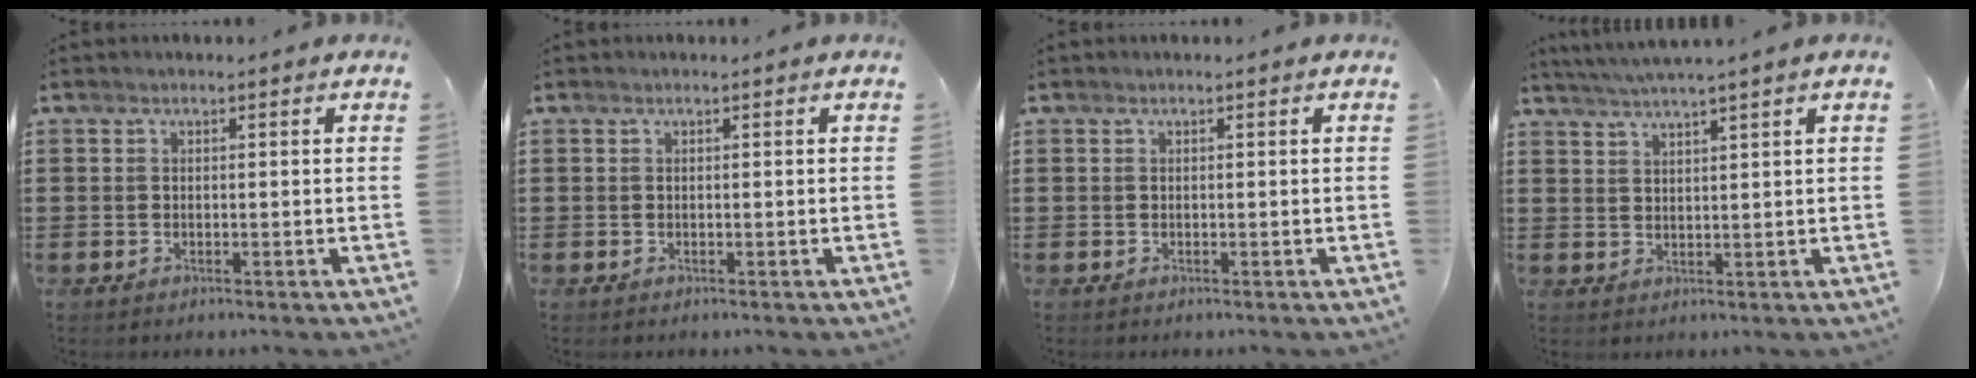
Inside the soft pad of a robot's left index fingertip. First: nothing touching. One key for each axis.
{"total": 0.0}
{"total": 0.0}
{"total": 3.0, "fx": 2.6, "fy": -0.7, "fz": 1.2, "tx": -0.028, "ty": -0.005, "tz": 0.048}